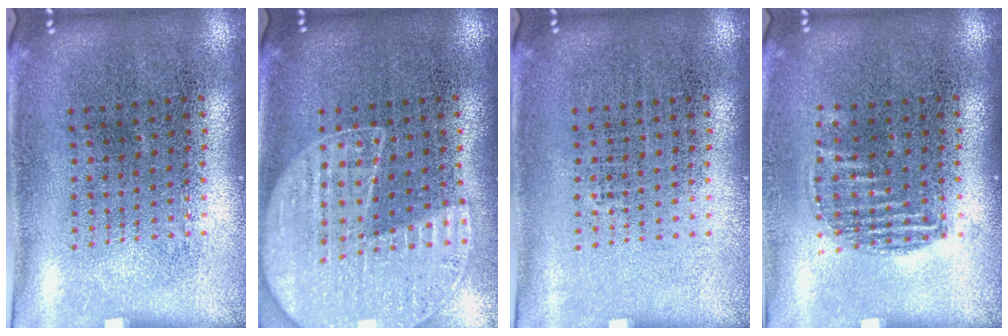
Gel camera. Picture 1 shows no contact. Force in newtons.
{"total": 1.3, "press": 1.2, "slide": 0.3}
{"total": 0.0}
{"total": 0.9, "press": 0.8, "slide": 0.3}